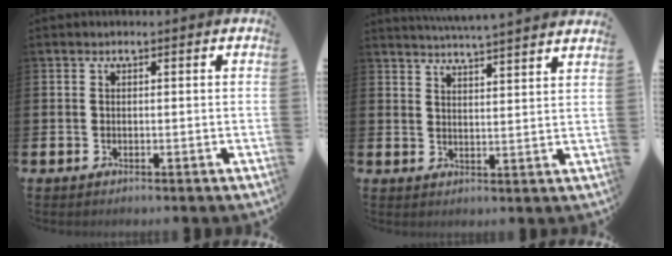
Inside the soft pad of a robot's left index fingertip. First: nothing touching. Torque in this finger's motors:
{"motor_torque": [0.99, -1.15, 0.68, 0.17]}